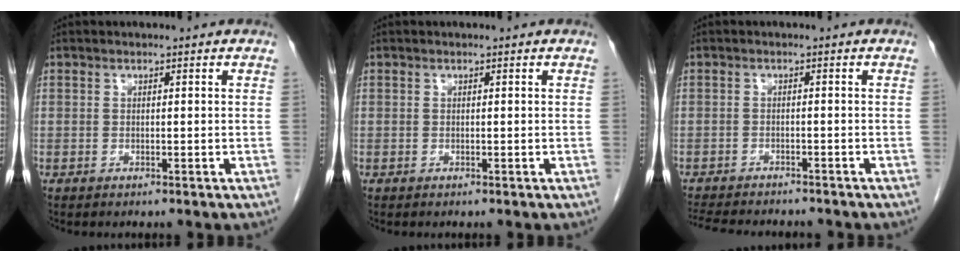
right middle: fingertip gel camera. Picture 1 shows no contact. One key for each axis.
{"total": 0.0}
{"total": 10.7, "fx": -9.6, "fy": 2.4, "fz": 4.0, "tx": -0.074, "ty": -0.009, "tz": -0.133}